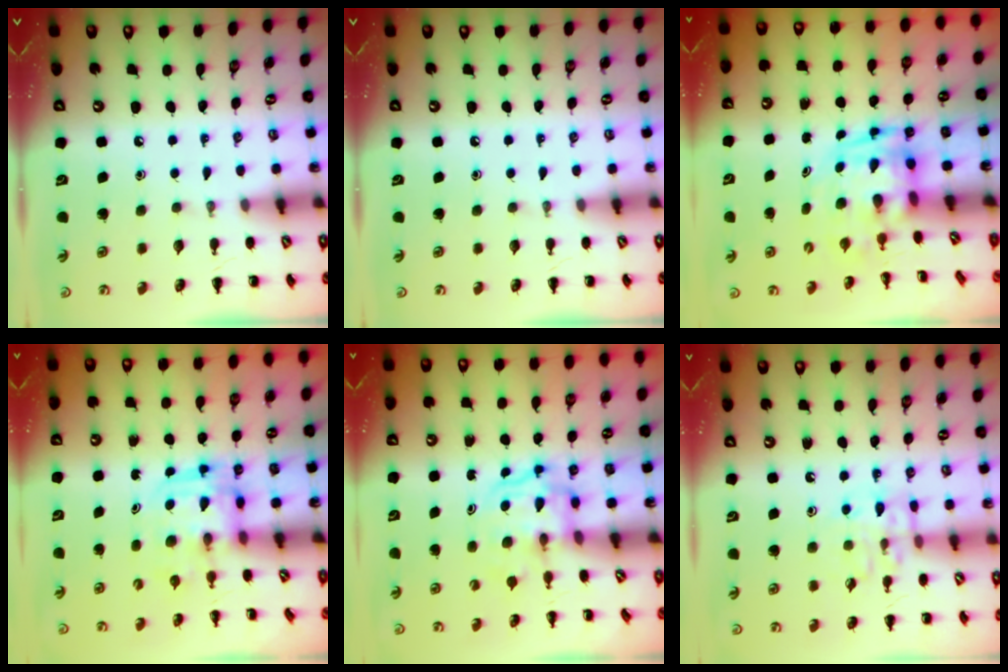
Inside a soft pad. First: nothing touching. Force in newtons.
{"total": 0.0}
{"total": 3.2, "press": 3.1, "slide": 0.7}
{"total": 3.0, "press": 3.0, "slide": 0.3}
{"total": 3.4, "press": 3.4, "slide": 0.3}
{"total": 11.2, "press": 11.2, "slide": 0.7}